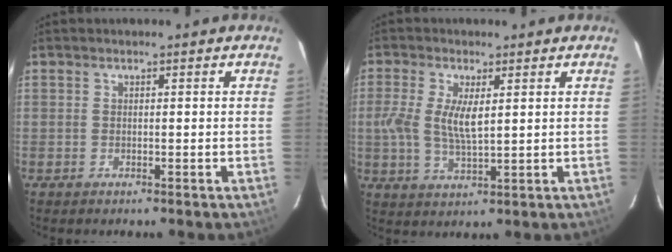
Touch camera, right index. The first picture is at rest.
{"total": 6.8, "force": [1.0, 2.4, 6.4], "torque": [-0.137, -0.002, 0.017]}